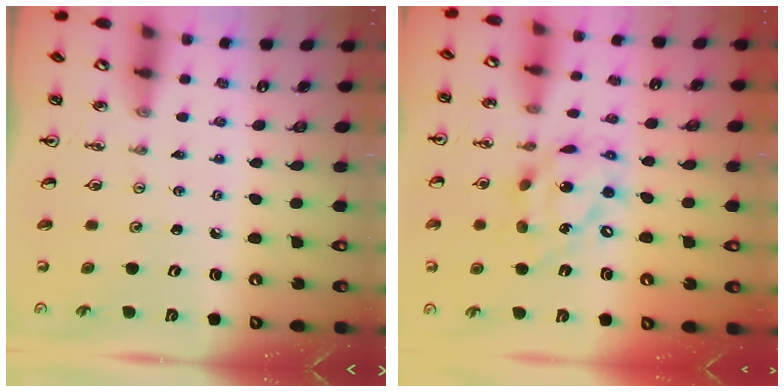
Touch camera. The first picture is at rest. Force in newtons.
{"total": 14.7, "press": 14.6, "slide": 1.7}